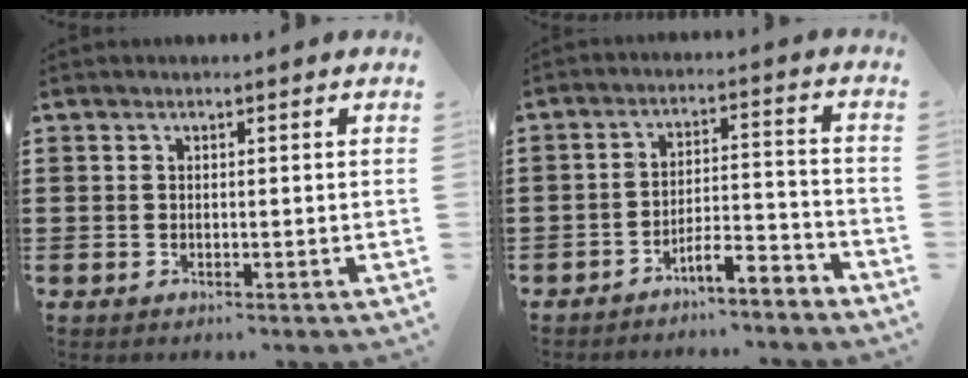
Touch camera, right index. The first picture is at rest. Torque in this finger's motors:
{"motor_torque": [0.38, -0.05, 0.20, 0.03]}